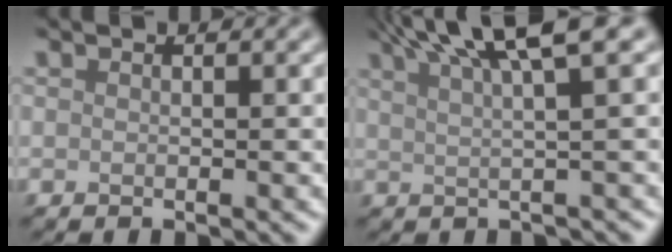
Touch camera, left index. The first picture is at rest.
{"total": 6.9, "force": [4.2, 1.3, 5.3], "torque": [-0.059, 0.025, 0.062]}